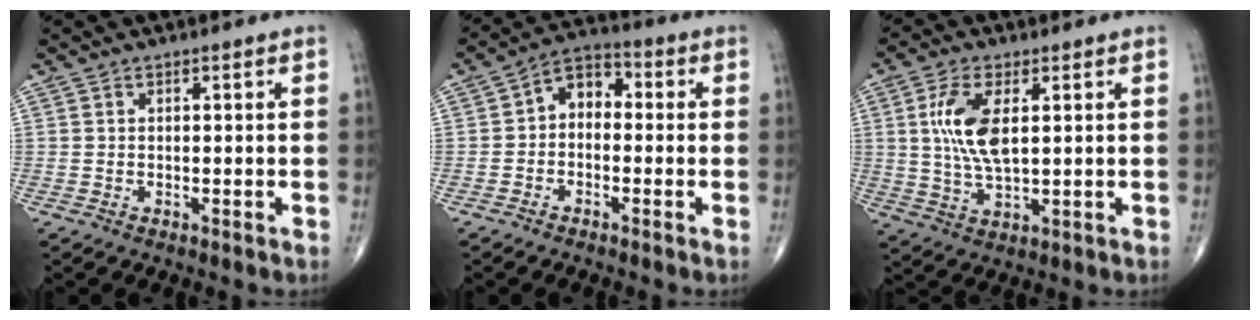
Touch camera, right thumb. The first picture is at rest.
{"total": 6.3, "force": [-0.4, 4.5, 4.4], "torque": [-0.044, 0.029, -0.027]}
{"total": 9.5, "force": [2.0, 4.1, 8.3], "torque": [-0.176, -0.009, 0.043]}